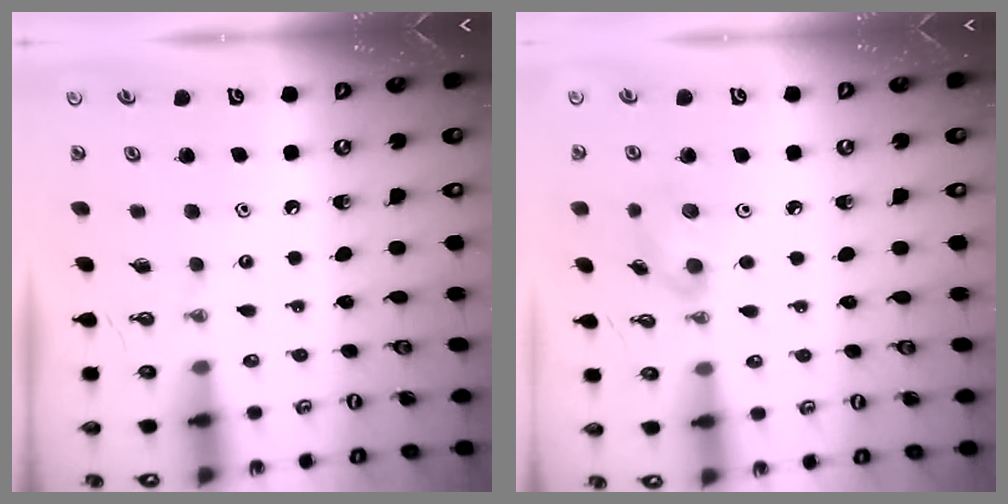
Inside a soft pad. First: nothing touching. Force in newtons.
{"total": 7.8, "press": 7.4, "slide": 2.5}